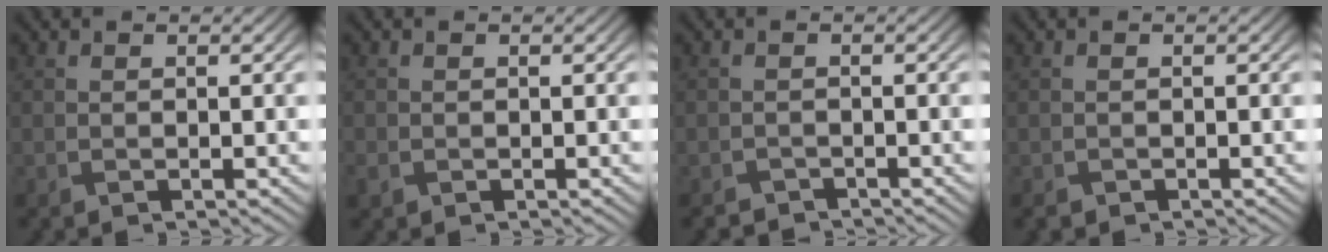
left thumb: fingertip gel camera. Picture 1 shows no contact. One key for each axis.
{"total": 1.2, "fx": -0.7, "fy": 0.9, "fz": 0.3, "tx": -0.010, "ty": -0.007, "tz": -0.016}
{"total": 2.1, "fx": -2.1, "fy": 0.4, "fz": 0.2, "tx": -0.003, "ty": -0.006, "tz": -0.039}
{"total": 0.7, "fx": -0.6, "fy": 0.4, "fz": 0.1, "tx": -0.002, "ty": -0.004, "tz": -0.013}